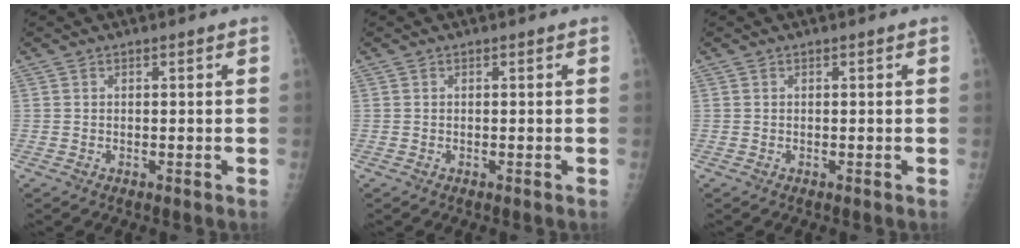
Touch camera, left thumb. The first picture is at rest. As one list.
[{"total": 0.0}, {"total": 0.0}]